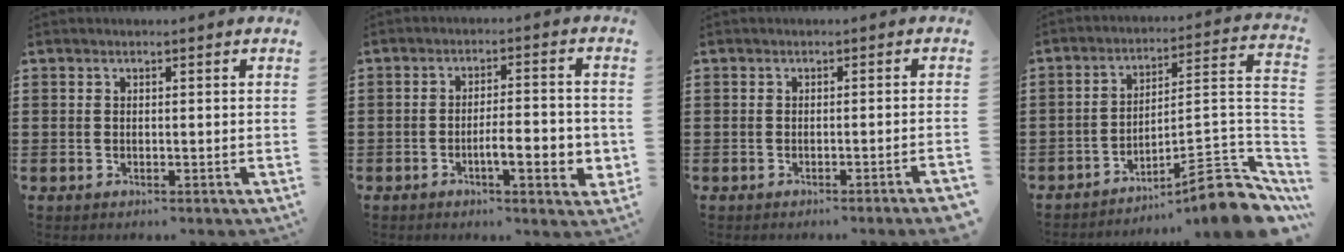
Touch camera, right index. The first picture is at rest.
{"total": 6.3, "force": [-1.9, 1.8, 5.7], "torque": [-0.080, -0.005, -0.035]}
{"total": 1.4, "force": [-1.0, -0.3, 0.9], "torque": [-0.016, -0.002, -0.019]}
{"total": 10.2, "force": [-7.3, 1.5, 7.0], "torque": [-0.094, 0.005, -0.138]}